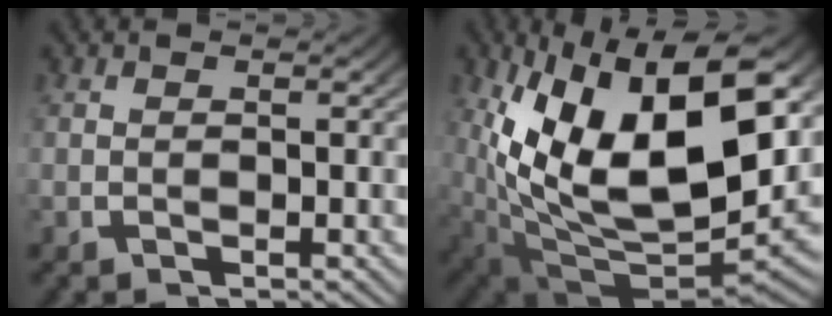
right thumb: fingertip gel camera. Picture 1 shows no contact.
{"total": 21.5, "force": [-0.4, 13.2, 17.0], "torque": [-0.313, -0.069, 0.031]}